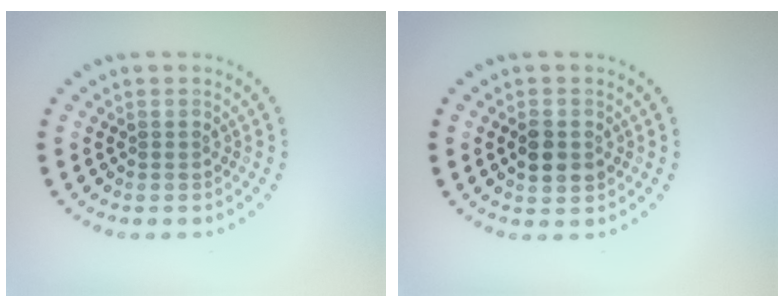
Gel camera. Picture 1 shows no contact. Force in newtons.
{"total": 3.0, "press": 3.0, "slide": 0.2}